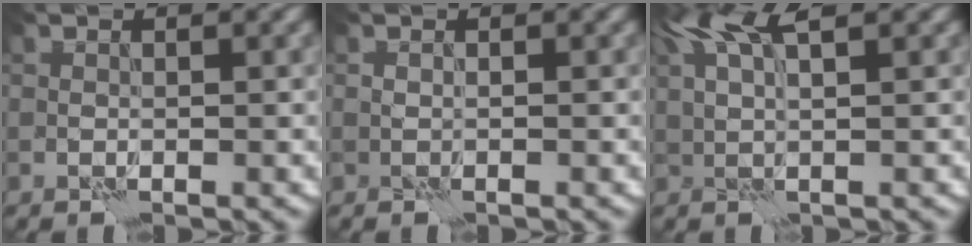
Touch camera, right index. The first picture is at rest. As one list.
[{"total": 0.8, "force": [0.5, -0.5, -0.4], "torque": [0.005, -0.001, 0.012]}, {"total": 4.9, "force": [3.3, 0.7, 3.5], "torque": [-0.066, 0.018, 0.061]}]